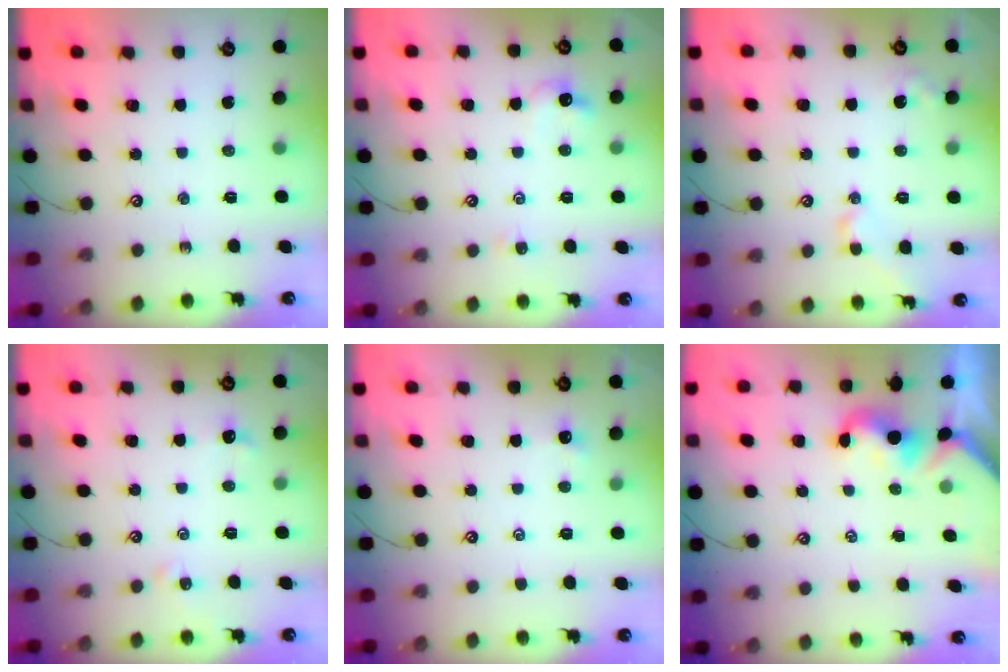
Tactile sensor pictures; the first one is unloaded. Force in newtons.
{"total": 2.4, "press": 2.3, "slide": 0.7}
{"total": 3.0, "press": 2.9, "slide": 0.8}
{"total": 1.9, "press": 1.8, "slide": 0.5}
{"total": 0.0}
{"total": 1.5, "press": 1.4, "slide": 0.5}